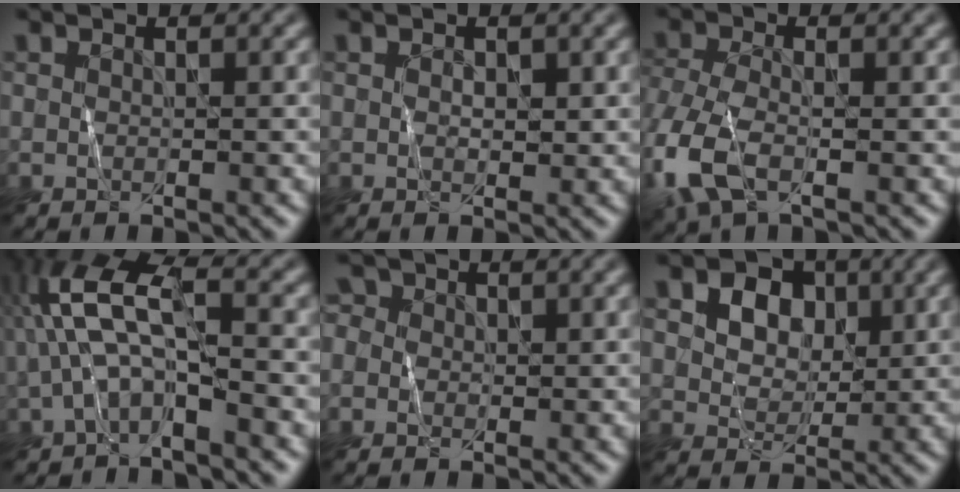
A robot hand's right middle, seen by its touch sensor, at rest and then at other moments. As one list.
[{"total": 0.9, "force": [0.4, 0.6, 0.5], "torque": [-0.008, 0.003, 0.009]}, {"total": 5.6, "force": [-2.3, 3.1, 4.1], "torque": [-0.115, -0.004, -0.055]}, {"total": 5.9, "force": [-1.2, 2.2, 5.4], "torque": [-0.110, 0.030, -0.030]}, {"total": 1.6, "force": [0.2, 1.6, 0.3], "torque": [-0.004, 0.014, -0.007]}, {"total": 6.2, "force": [3.1, 4.4, 3.1], "torque": [-0.058, 0.019, 0.040]}]